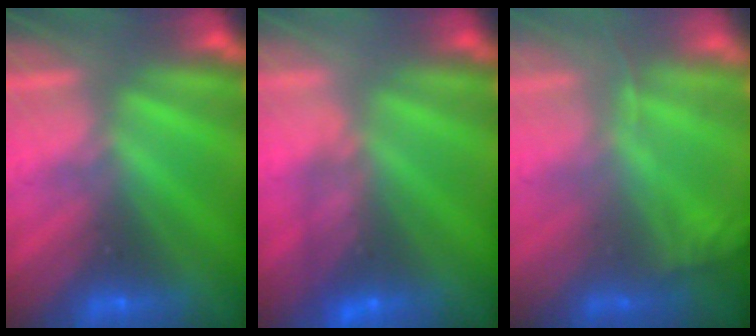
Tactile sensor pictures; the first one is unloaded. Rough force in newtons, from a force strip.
{"total": 4.8}
{"total": 1.1}